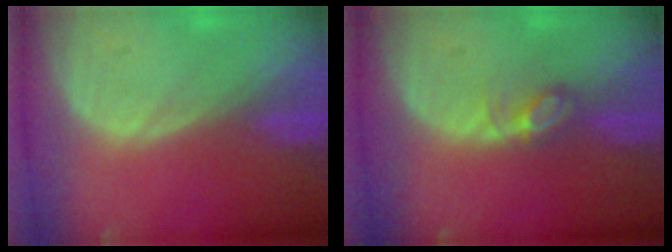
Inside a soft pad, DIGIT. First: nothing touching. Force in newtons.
{"total": 2.8, "press": 2.8, "slide": 0.4}